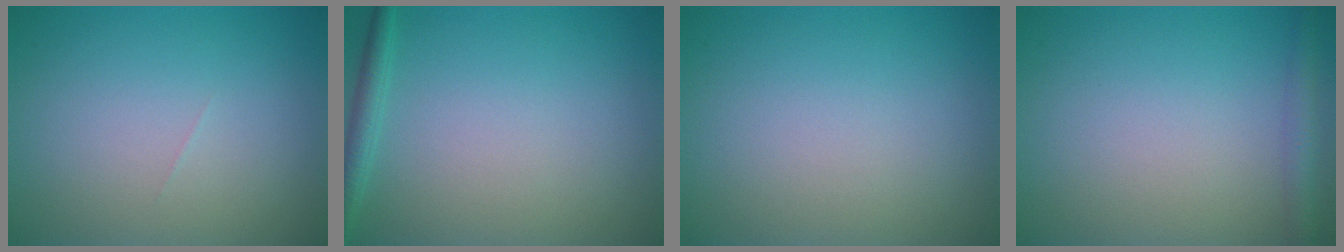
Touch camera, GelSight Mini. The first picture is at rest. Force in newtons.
{"total": 1.6, "press": 1.6, "slide": 0.1}
{"total": 0.0}
{"total": 2.1, "press": 2.1, "slide": 0.1}